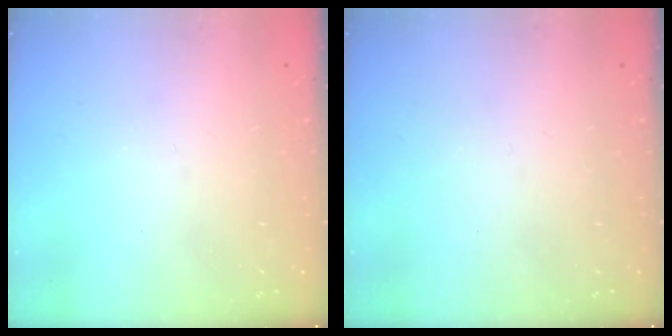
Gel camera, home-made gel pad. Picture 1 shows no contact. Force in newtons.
{"total": 0.0}